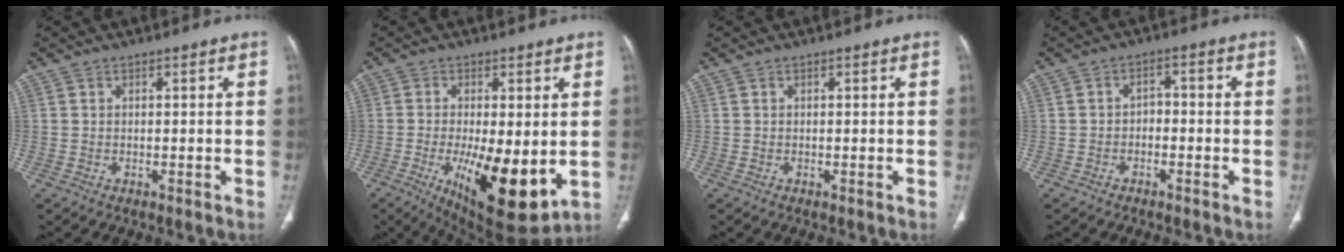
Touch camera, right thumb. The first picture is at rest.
{"total": 16.0, "force": [-3.0, 5.5, 14.7], "torque": [-0.232, -0.032, -0.029]}
{"total": 0.0}
{"total": 2.6, "force": [-1.1, 1.7, 1.6], "torque": [-0.021, 0.022, -0.024]}